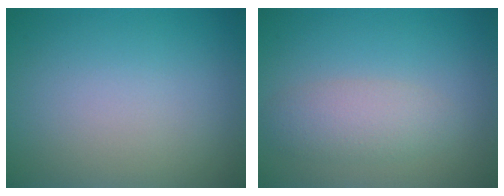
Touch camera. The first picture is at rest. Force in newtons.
{"total": 2.7, "press": 2.7, "slide": 0.2}